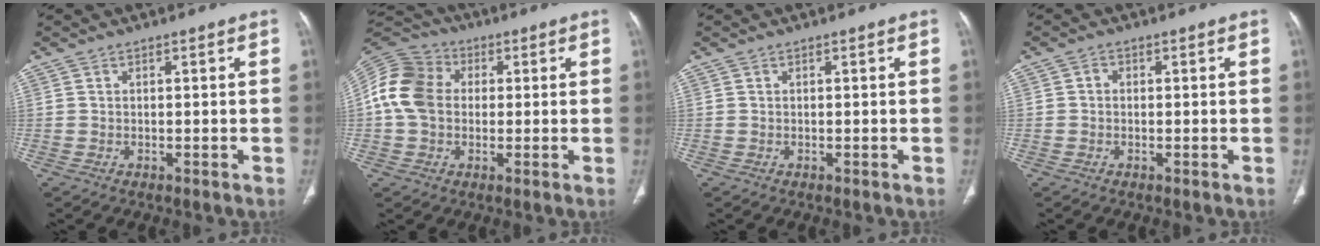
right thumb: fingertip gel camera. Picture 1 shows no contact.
{"total": 12.0, "force": [0.9, 9.6, 7.3], "torque": [-0.136, 0.030, 0.006]}
{"total": 0.0}
{"total": 0.9, "force": [-0.1, 0.7, 0.5], "torque": [-0.002, 0.004, -0.007]}